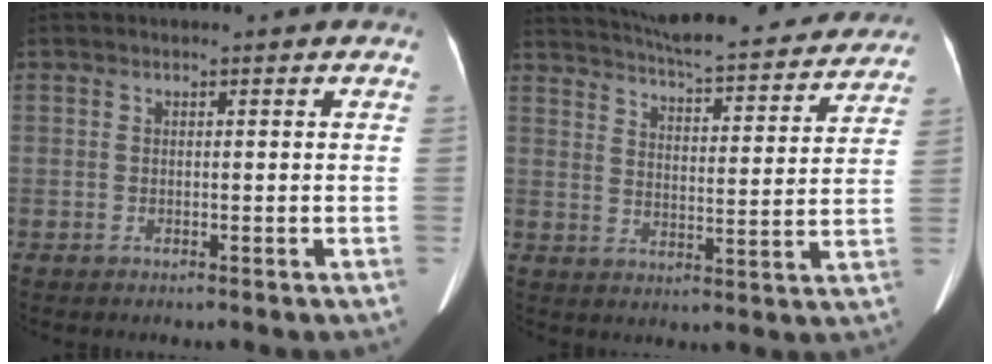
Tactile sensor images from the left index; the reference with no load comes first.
{"total": 24.6, "force": [22.5, 4.2, 9.0], "torque": [-0.148, -0.016, 0.289]}